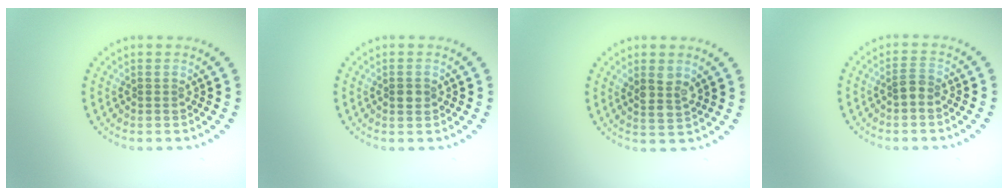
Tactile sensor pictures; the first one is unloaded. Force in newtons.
{"total": 1.3, "press": 1.3, "slide": 0.0}
{"total": 2.2, "press": 2.0, "slide": 1.0}
{"total": 1.4, "press": 1.2, "slide": 0.6}